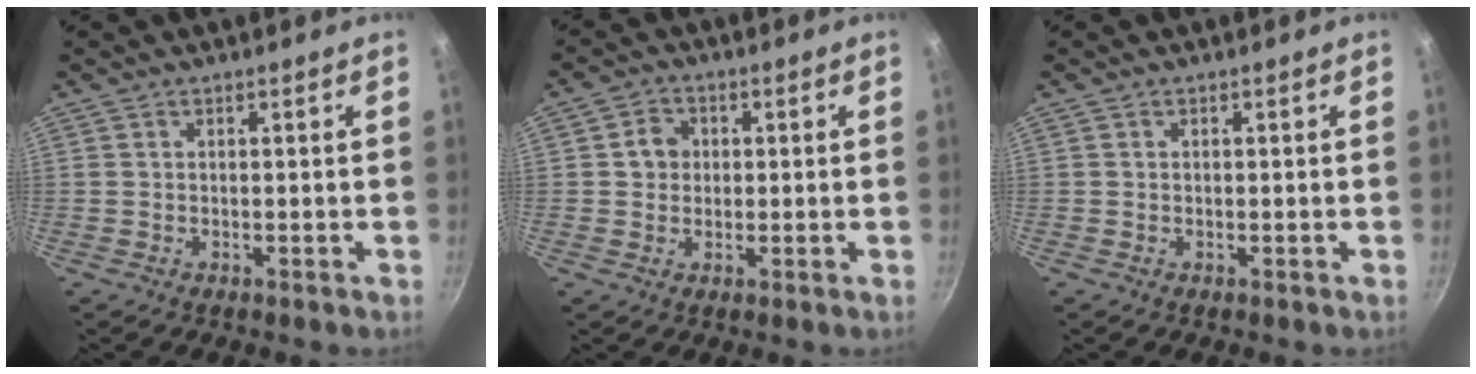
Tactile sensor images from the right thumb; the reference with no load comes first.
{"total": 4.1, "force": [0.5, 3.7, 1.7], "torque": [-0.004, 0.008, 0.002]}
{"total": 0.0}